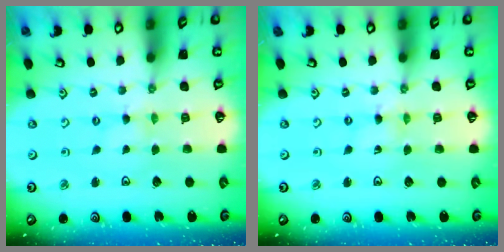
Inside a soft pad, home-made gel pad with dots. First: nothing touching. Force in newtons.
{"total": 0.5, "press": 0.5, "slide": 0.1}